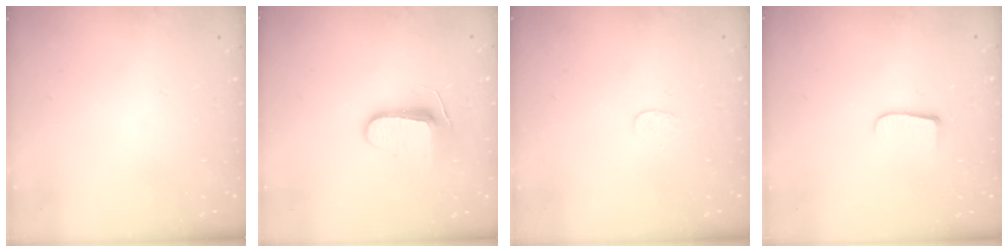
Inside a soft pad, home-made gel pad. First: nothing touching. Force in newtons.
{"total": 8.7, "press": 8.7, "slide": 0.9}
{"total": 3.0, "press": 3.0, "slide": 0.2}
{"total": 6.2, "press": 6.1, "slide": 0.7}